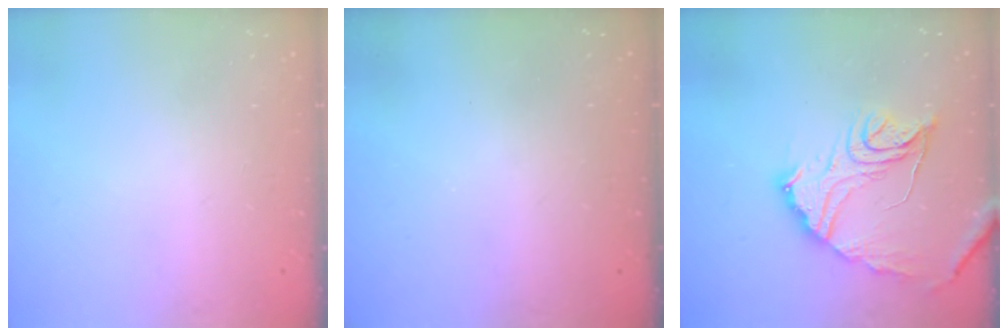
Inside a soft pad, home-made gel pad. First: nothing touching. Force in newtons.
{"total": 3.0, "press": 3.0, "slide": 0.3}
{"total": 16.0, "press": 16.0, "slide": 1.5}